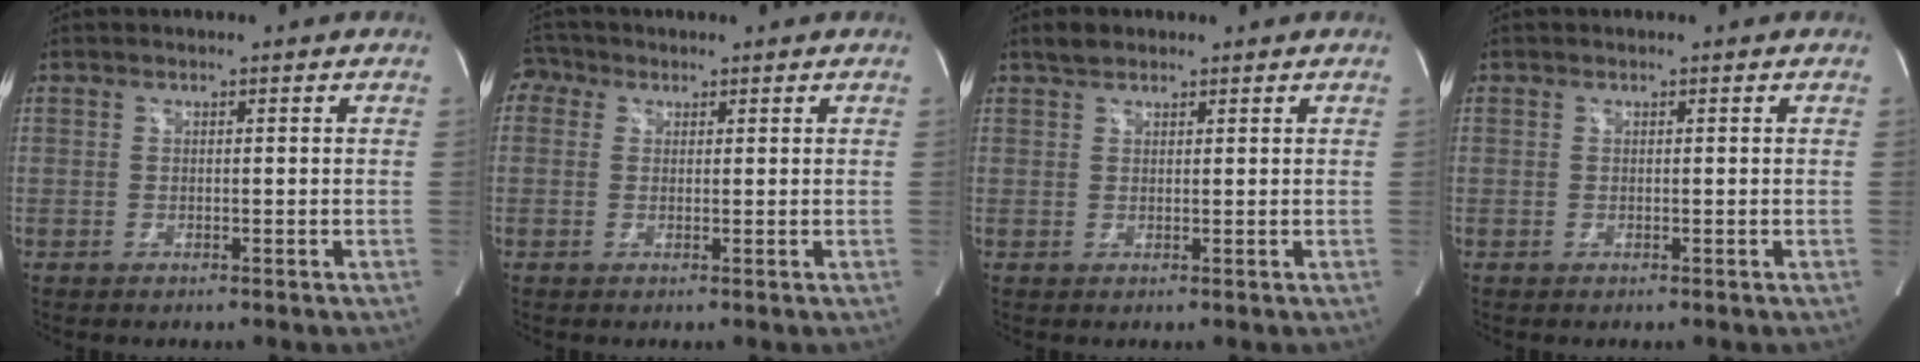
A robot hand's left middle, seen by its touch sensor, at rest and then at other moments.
{"total": 3.3, "force": [1.6, 2.8, 0.9], "torque": [-0.021, 0.020, 0.027]}
{"total": 2.0, "force": [1.6, 1.0, 0.6], "torque": [-0.015, 0.010, 0.027]}
{"total": 0.0}